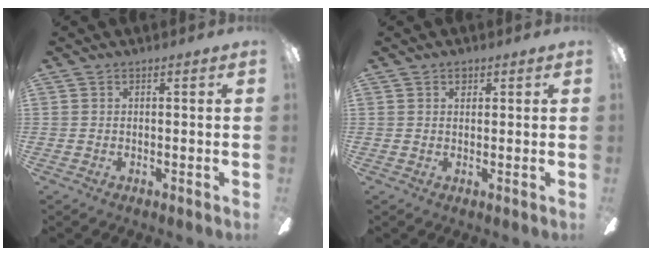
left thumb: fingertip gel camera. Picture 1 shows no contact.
{"total": 1.6, "force": [1.0, 1.1, 0.8], "torque": [0.000, -0.004, 0.014]}